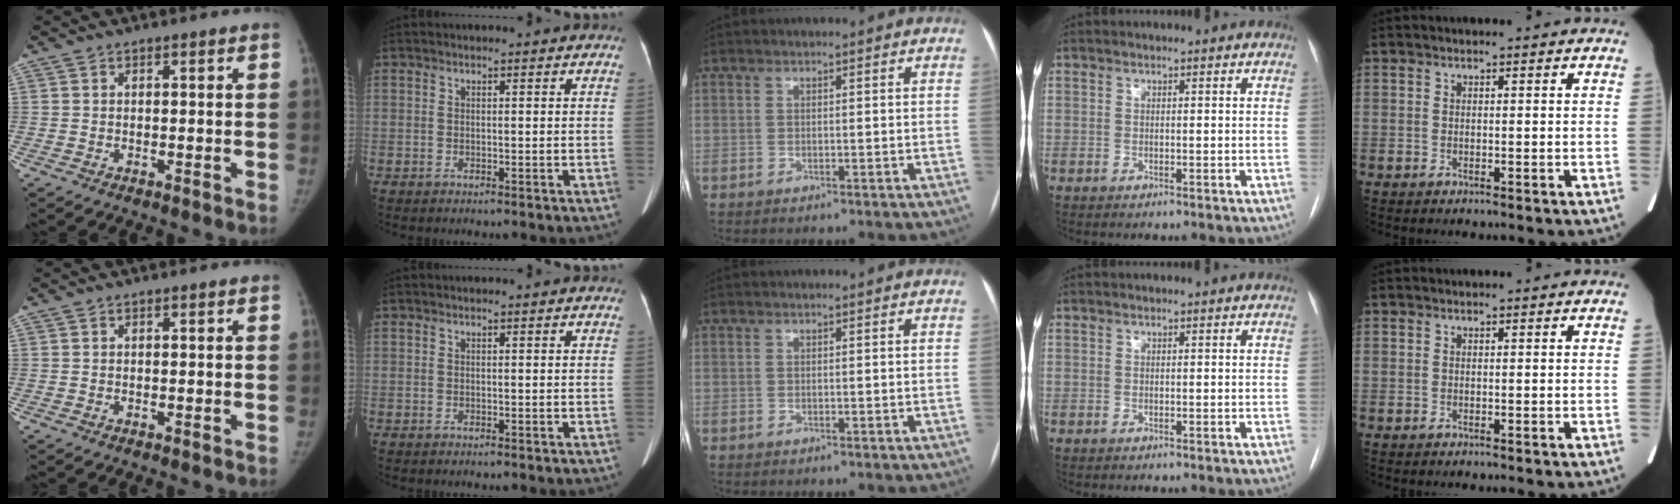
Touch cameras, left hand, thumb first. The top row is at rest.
{}